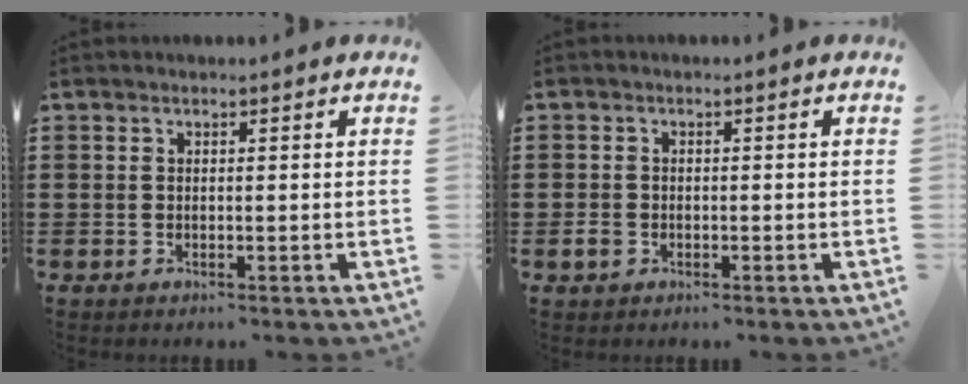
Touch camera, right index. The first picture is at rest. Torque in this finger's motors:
{"motor_torque": [0.21, 0.52, -0.28, -0.21]}